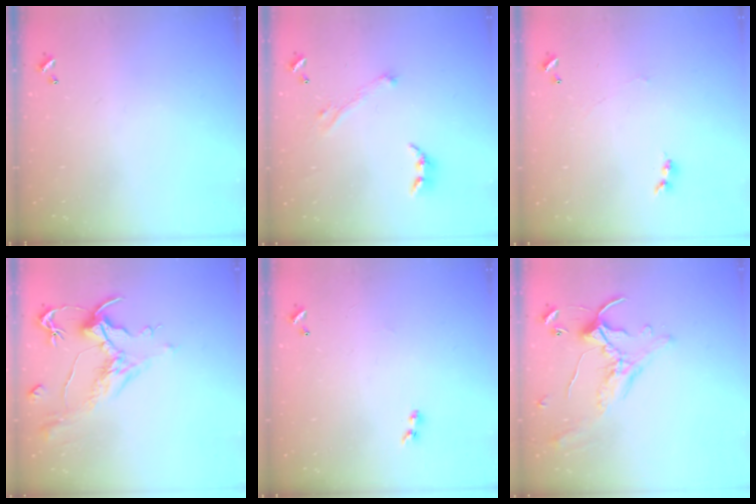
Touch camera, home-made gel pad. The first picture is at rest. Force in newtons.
{"total": 2.9, "press": 2.8, "slide": 0.8}
{"total": 1.2, "press": 1.1, "slide": 0.3}
{"total": 1.6, "press": 0.8, "slide": 1.5}
{"total": 1.3, "press": 1.1, "slide": 0.7}
{"total": 0.9, "press": 0.1, "slide": 0.9}